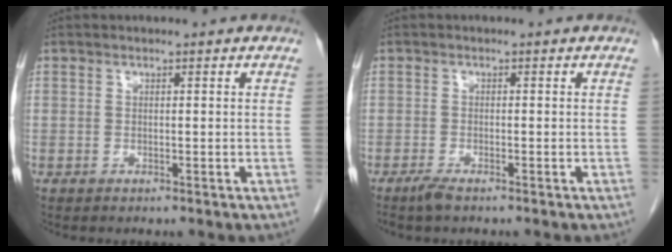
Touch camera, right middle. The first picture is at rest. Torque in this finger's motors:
{"motor_torque": [0.34, -0.14, 0.00, 0.02]}